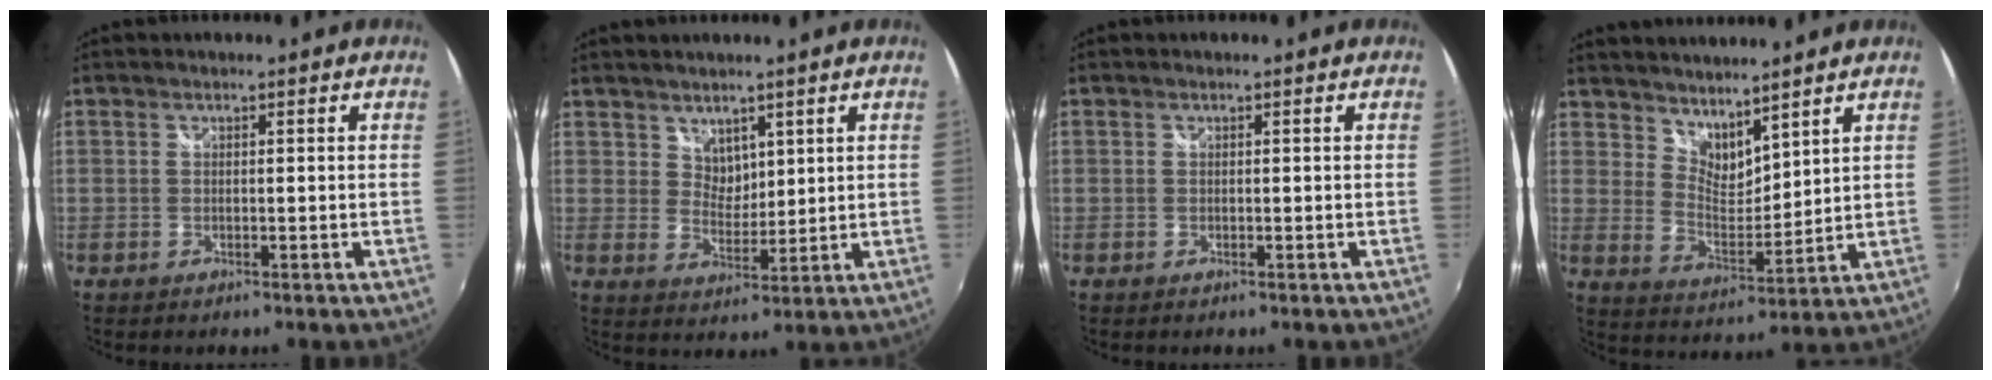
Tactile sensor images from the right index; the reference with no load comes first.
{"total": 4.0, "force": [2.8, 2.7, 1.1], "torque": [-0.008, 0.002, 0.054]}
{"total": 0.0}
{"total": 7.9, "force": [6.8, 2.7, 3.0], "torque": [-0.044, -0.004, 0.127]}